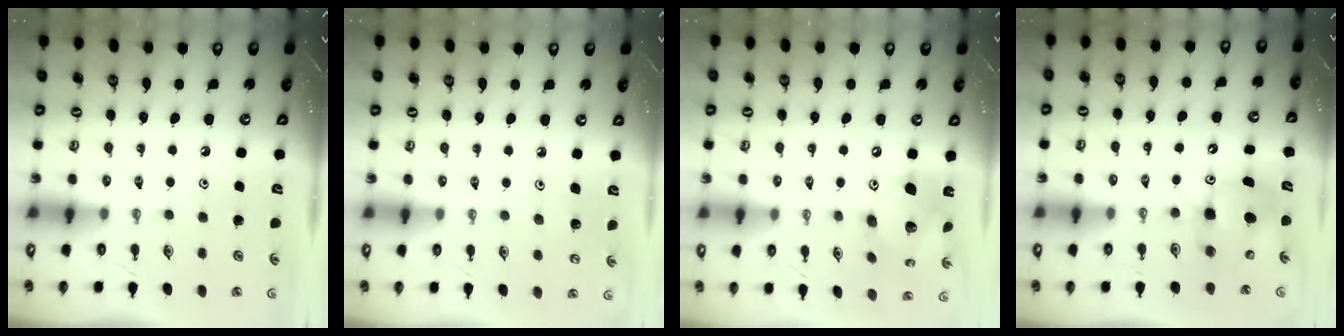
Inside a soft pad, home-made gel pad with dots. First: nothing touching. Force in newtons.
{"total": 4.6, "press": 4.5, "slide": 1.1}
{"total": 16.1, "press": 16.0, "slide": 2.1}
{"total": 8.6, "press": 8.4, "slide": 1.8}